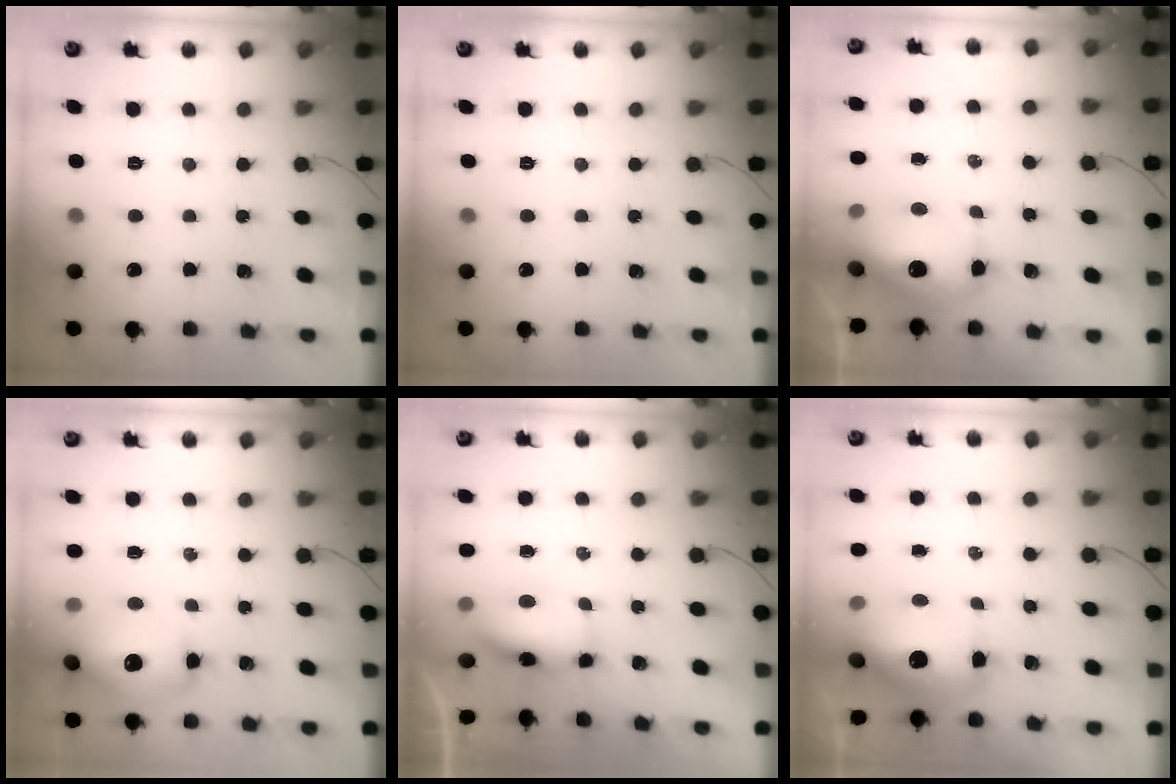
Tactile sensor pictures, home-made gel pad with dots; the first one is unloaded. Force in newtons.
{"total": 0.0}
{"total": 15.4, "press": 15.0, "slide": 3.3}
{"total": 14.0, "press": 13.4, "slide": 3.9}
{"total": 13.1, "press": 8.8, "slide": 9.7}
{"total": 14.3, "press": 13.9, "slide": 3.4}